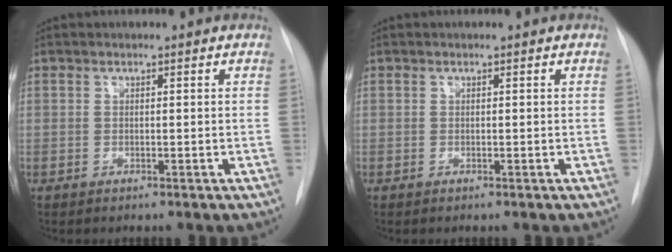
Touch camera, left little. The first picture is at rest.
{"total": 0.0}